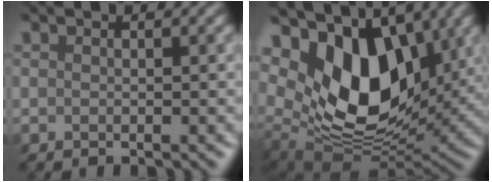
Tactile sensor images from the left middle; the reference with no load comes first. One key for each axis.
{"total": 13.4, "fx": 4.8, "fy": 8.1, "fz": 9.6, "tx": -0.172, "ty": 0.000, "tz": 0.078}